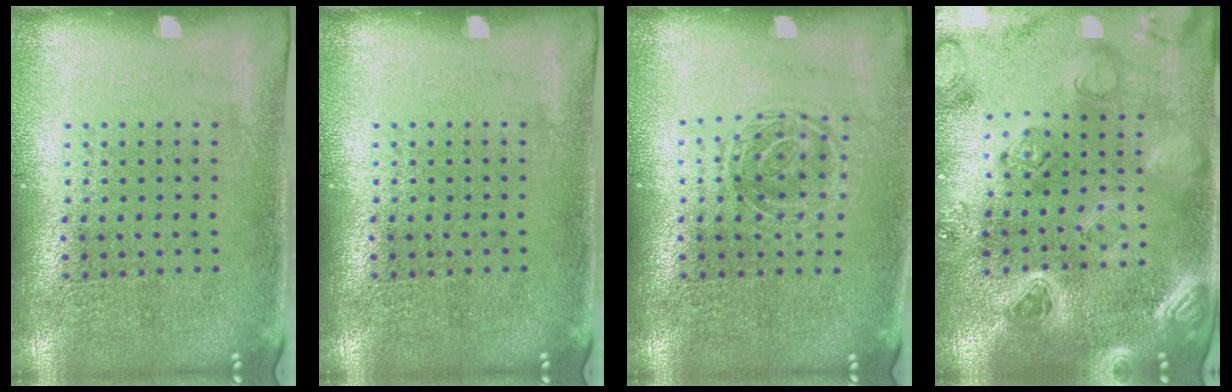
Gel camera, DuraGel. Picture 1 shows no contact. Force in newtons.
{"total": 0.0}
{"total": 1.2, "press": 1.0, "slide": 0.7}
{"total": 2.3, "press": 2.3, "slide": 0.2}